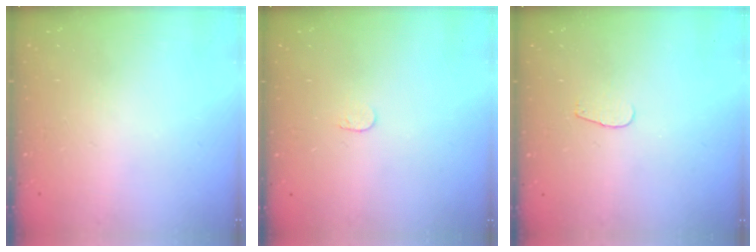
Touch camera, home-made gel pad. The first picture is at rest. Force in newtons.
{"total": 3.3, "press": 3.3, "slide": 0.3}
{"total": 2.8, "press": 2.8, "slide": 0.2}